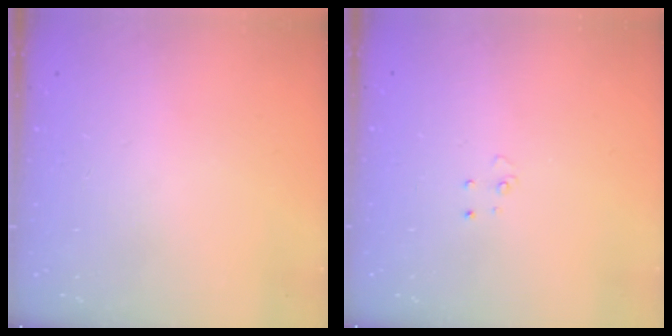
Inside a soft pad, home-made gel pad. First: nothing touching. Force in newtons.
{"total": 2.7, "press": 2.7, "slide": 0.2}